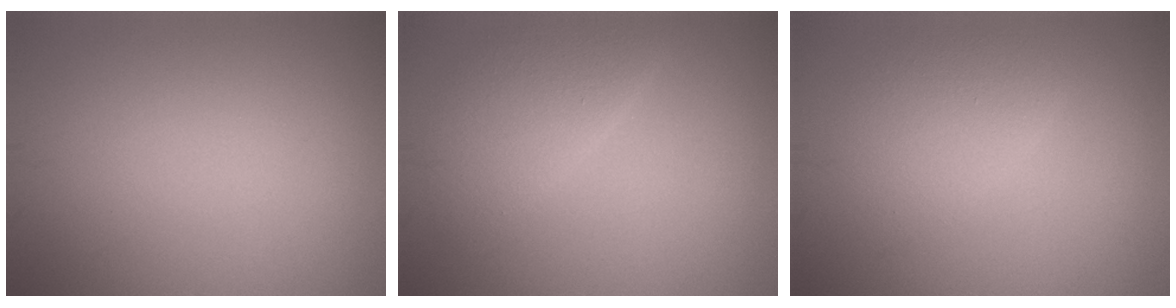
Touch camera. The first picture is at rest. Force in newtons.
{"total": 2.9, "press": 2.9, "slide": 0.2}
{"total": 2.6, "press": 2.6, "slide": 0.2}